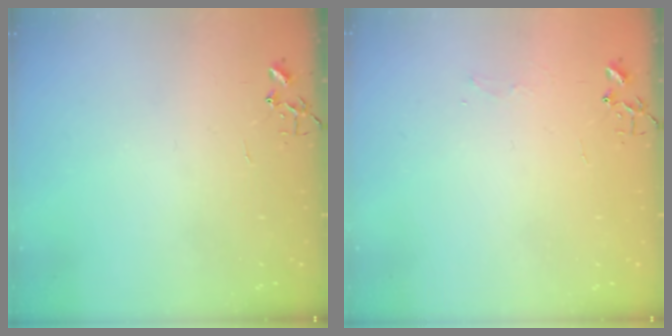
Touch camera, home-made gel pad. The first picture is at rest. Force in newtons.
{"total": 3.8, "press": 3.8, "slide": 0.4}